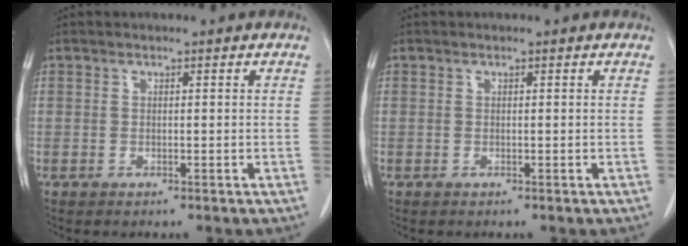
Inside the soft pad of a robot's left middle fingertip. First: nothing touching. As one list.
[{"total": 0.0}]